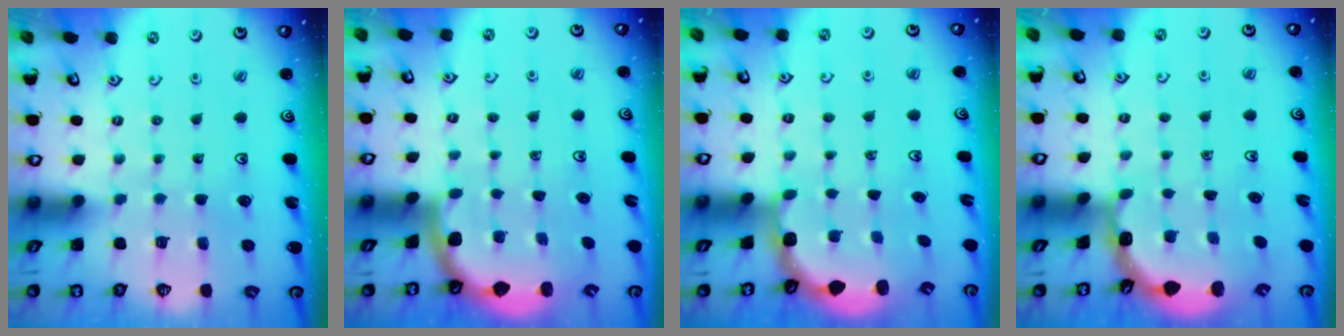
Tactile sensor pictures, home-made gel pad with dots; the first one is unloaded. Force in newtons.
{"total": 1.6, "press": 1.6, "slide": 0.1}
{"total": 3.0, "press": 2.6, "slide": 1.5}
{"total": 1.9, "press": 1.8, "slide": 0.6}